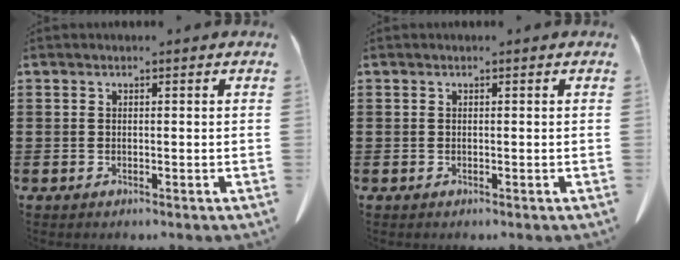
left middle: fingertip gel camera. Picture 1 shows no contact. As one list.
[{"total": 0.0}]